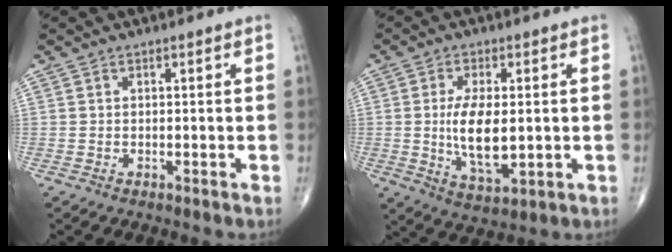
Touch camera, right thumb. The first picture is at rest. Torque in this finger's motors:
{"motor_torque": [1.19, 3.82, 1.28, 0.27, 0.35]}